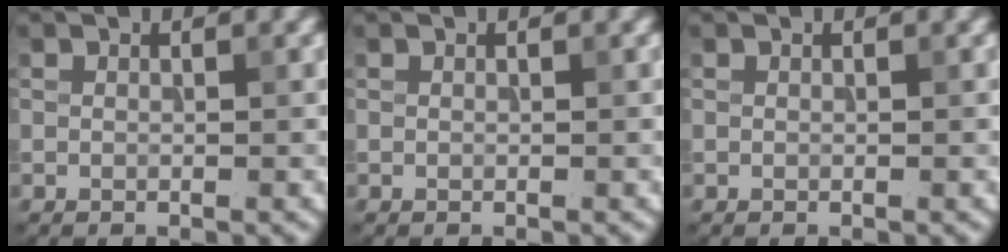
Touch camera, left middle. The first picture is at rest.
{"total": 0.0}
{"total": 0.0}